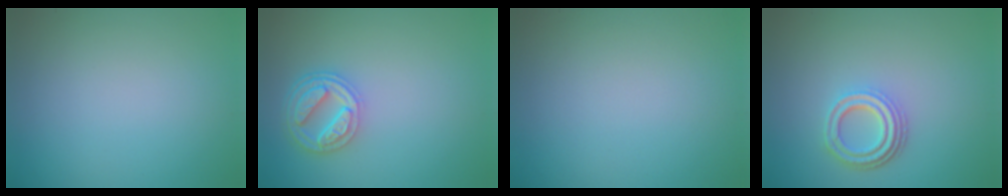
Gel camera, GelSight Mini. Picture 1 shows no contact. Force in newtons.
{"total": 4.5, "press": 3.5, "slide": 2.9}
{"total": 0.0}
{"total": 3.7, "press": 2.9, "slide": 2.3}